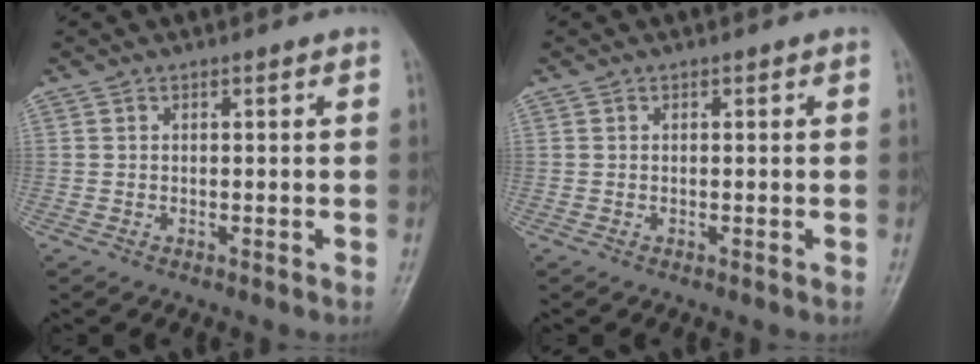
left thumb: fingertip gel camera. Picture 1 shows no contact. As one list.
[{"total": 0.0}]